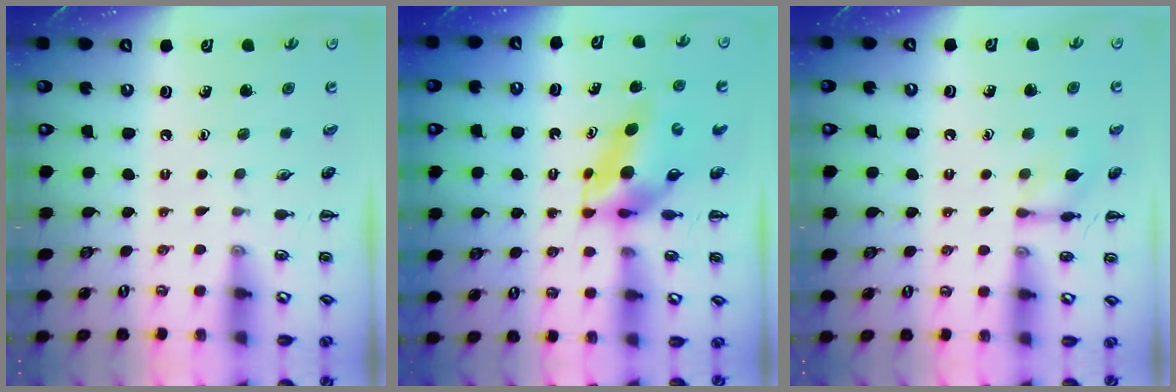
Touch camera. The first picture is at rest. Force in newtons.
{"total": 5.4, "press": 5.1, "slide": 1.5}
{"total": 7.7, "press": 7.7, "slide": 0.5}